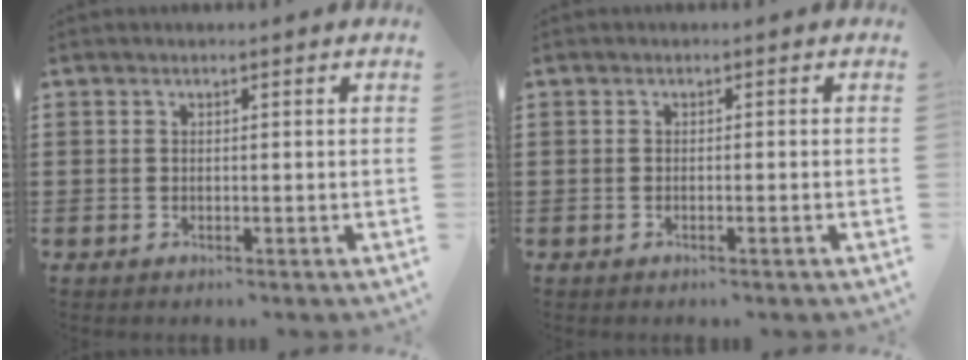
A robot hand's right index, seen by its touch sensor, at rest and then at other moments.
{"total": 0.5, "force": [-0.3, -0.1, 0.4], "torque": [-0.004, -0.003, -0.006]}